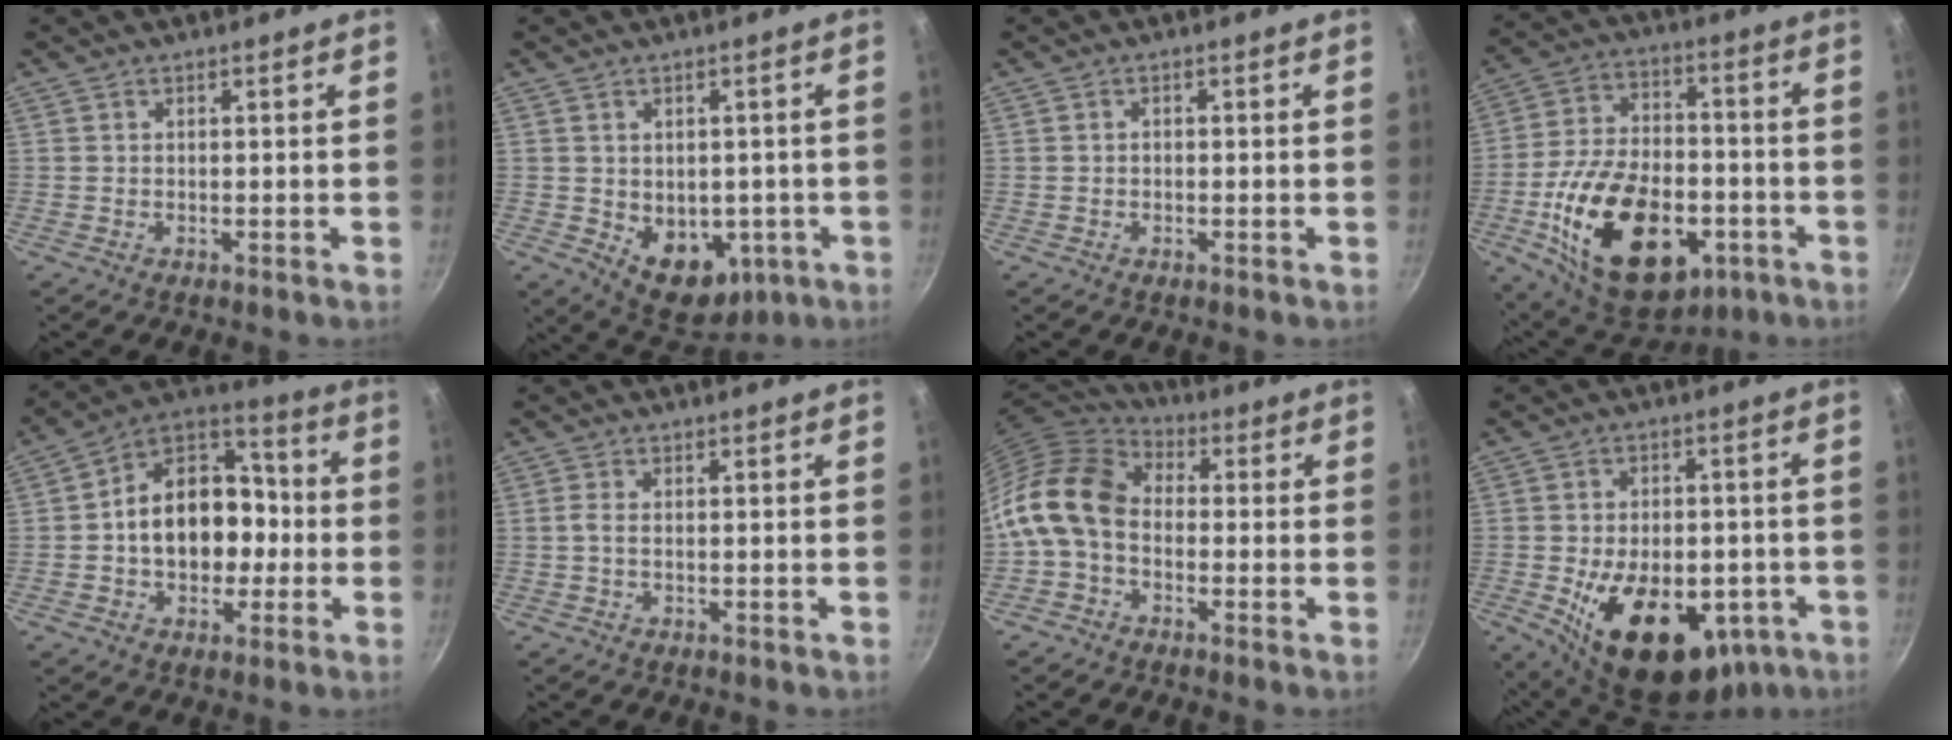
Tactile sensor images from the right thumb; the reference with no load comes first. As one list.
[{"total": 9.9, "force": [-2.7, 6.9, 6.6], "torque": [-0.055, -0.001, -0.016]}, {"total": 0.7, "force": [-0.2, 0.6, 0.4], "torque": [-0.008, 0.004, -0.003]}, {"total": 26.1, "force": [-8.3, 15.8, 19.1], "torque": [-0.304, 0.034, -0.119]}, {"total": 17.5, "force": [-1.5, 13.1, 11.4], "torque": [-0.139, 0.050, -0.036]}, {"total": 1.5, "force": [-0.2, 0.6, 1.3], "torque": [-0.036, 0.005, -0.007]}, {"total": 13.6, "force": [-1.8, 9.8, 9.2], "torque": [-0.171, 0.040, -0.059]}, {"total": 20.9, "force": [-6.5, 12.8, 15.2], "torque": [-0.208, 0.010, -0.075]}]